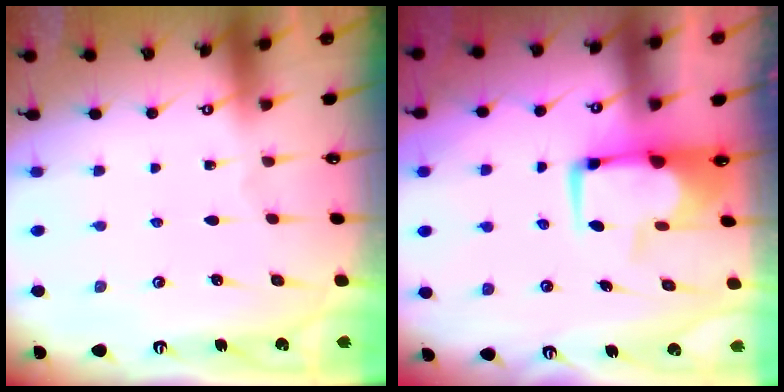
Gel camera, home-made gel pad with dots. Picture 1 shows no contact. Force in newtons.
{"total": 2.6, "press": 2.4, "slide": 1.0}